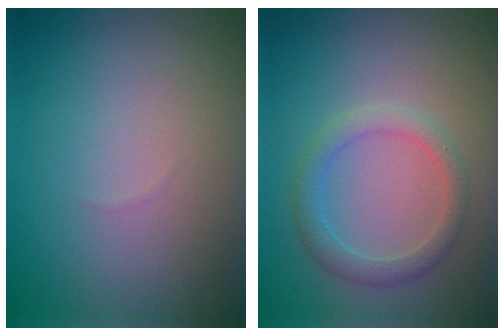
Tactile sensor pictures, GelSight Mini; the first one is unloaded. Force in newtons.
{"total": 2.3, "press": 2.3, "slide": 0.1}